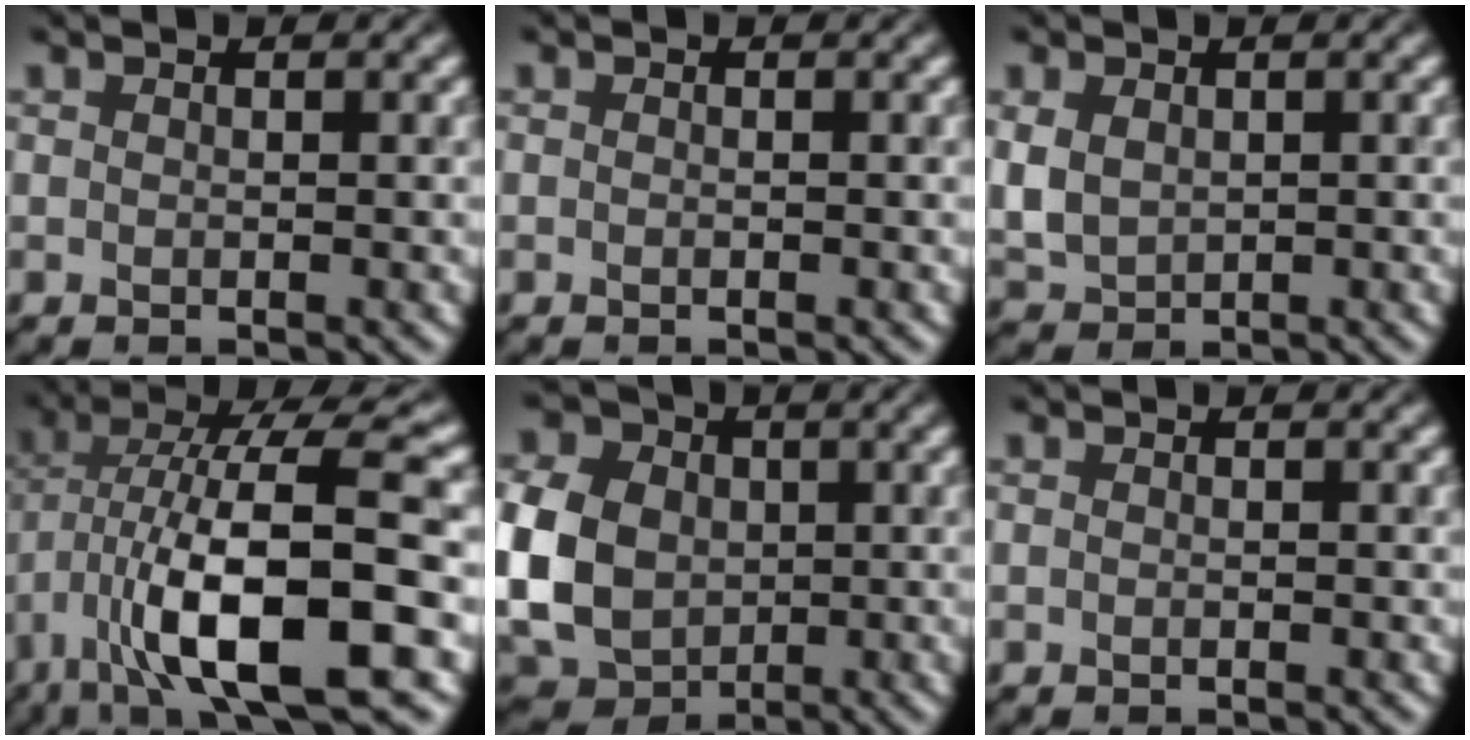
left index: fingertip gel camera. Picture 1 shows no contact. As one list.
[{"total": 0.0}, {"total": 3.1, "force": [0.6, 2.5, 1.8], "torque": [-0.051, -0.003, 0.017]}, {"total": 12.7, "force": [-3.4, 3.5, 11.7], "torque": [-0.211, 0.011, -0.056]}, {"total": 9.9, "force": [0.0, 8.0, 5.7], "torque": [-0.136, 0.003, -0.008]}, {"total": 0.0}]